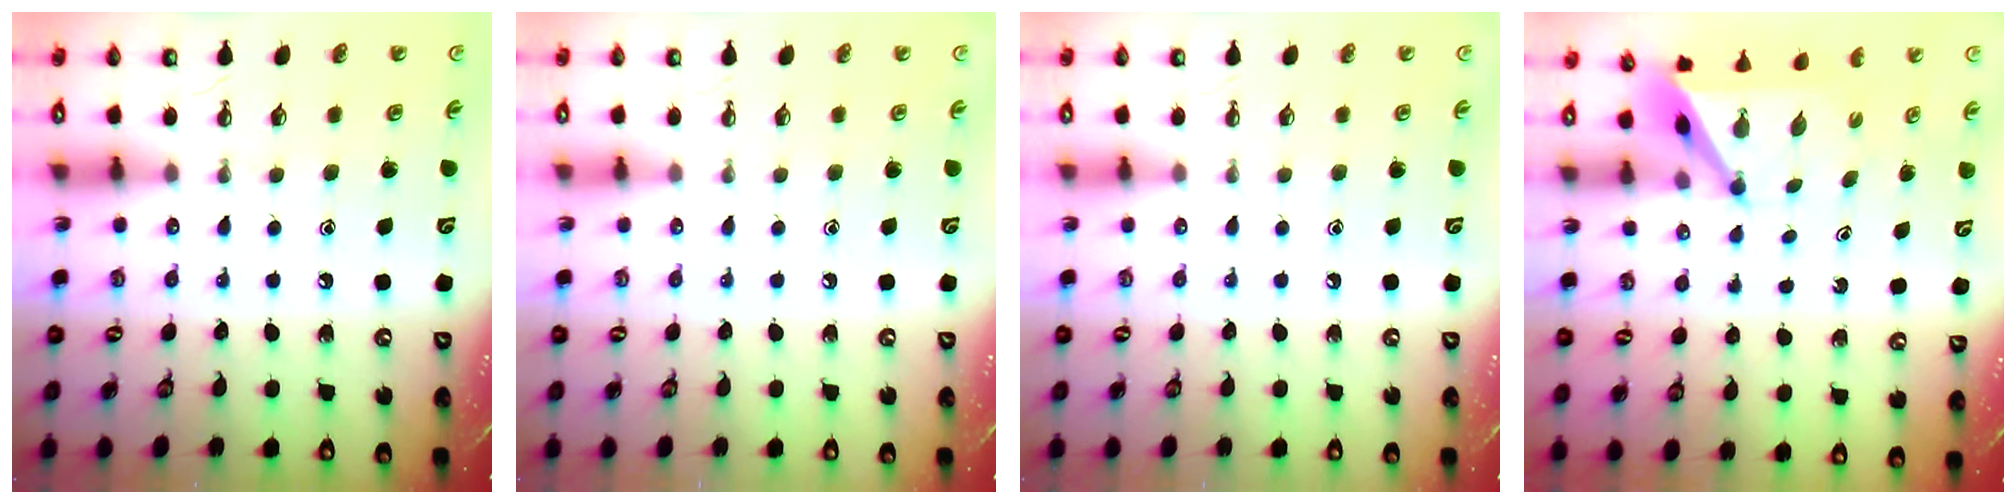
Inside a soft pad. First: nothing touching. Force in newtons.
{"total": 0.0}
{"total": 0.0}
{"total": 4.9, "press": 4.8, "slide": 0.5}